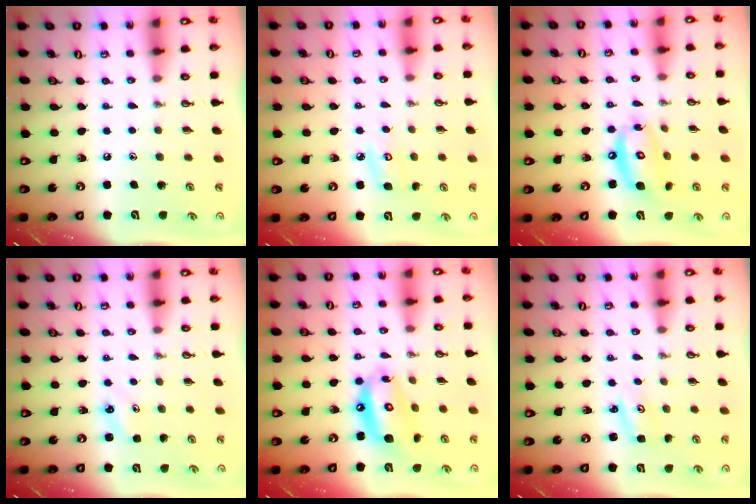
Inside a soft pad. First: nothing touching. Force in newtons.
{"total": 6.8, "press": 6.8, "slide": 0.7}
{"total": 12.2, "press": 12.1, "slide": 1.2}
{"total": 3.6, "press": 3.6, "slide": 0.3}
{"total": 13.9, "press": 13.8, "slide": 2.0}
{"total": 3.4, "press": 3.4, "slide": 0.4}